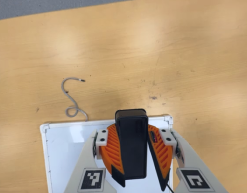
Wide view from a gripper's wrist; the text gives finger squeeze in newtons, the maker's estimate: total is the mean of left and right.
{"total": 10.6, "left": 10.5, "right": 10.7}